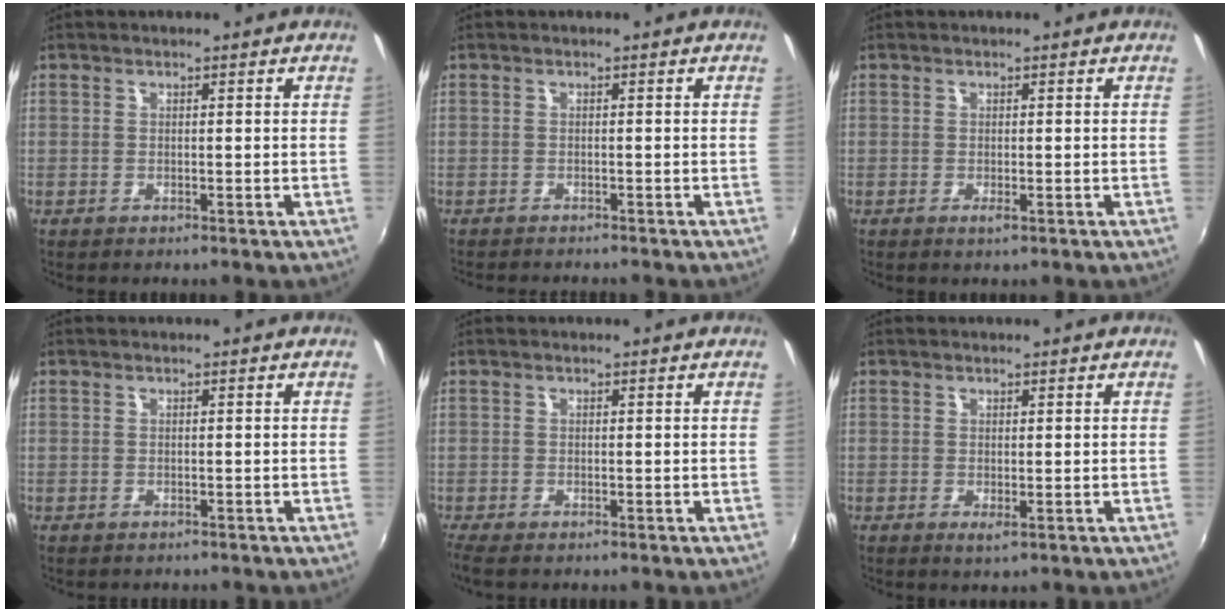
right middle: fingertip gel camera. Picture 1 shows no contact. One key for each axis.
{"total": 3.0, "fx": -2.8, "fy": 0.3, "fz": 0.9, "tx": -0.025, "ty": -0.015, "tz": -0.047}
{"total": 0.9, "fx": -0.4, "fy": 0.2, "fz": 0.8, "tx": -0.015, "ty": -0.004, "tz": -0.007}
{"total": 0.7, "fx": -0.6, "fy": 0.3, "fz": 0.1, "tx": -0.005, "ty": -0.001, "tz": -0.008}
{"total": 2.3, "fx": -1.7, "fy": 0.5, "fz": 1.5, "tx": -0.030, "ty": -0.013, "tz": -0.030}
{"total": 0.9, "fx": 0.2, "fy": 0.3, "fz": 0.8, "tx": -0.016, "ty": -0.003, "tz": 0.001}